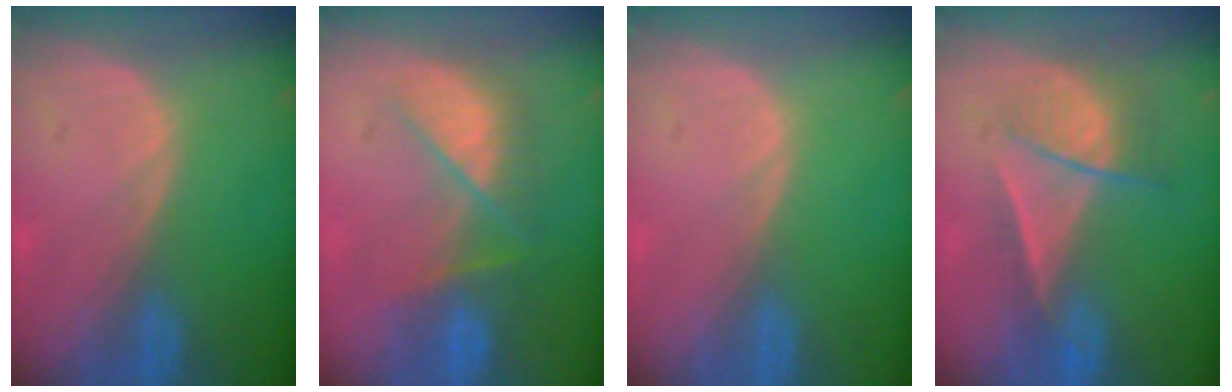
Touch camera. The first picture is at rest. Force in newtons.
{"total": 7.5, "press": 7.3, "slide": 1.9}
{"total": 0.0}
{"total": 7.1, "press": 6.1, "slide": 3.7}